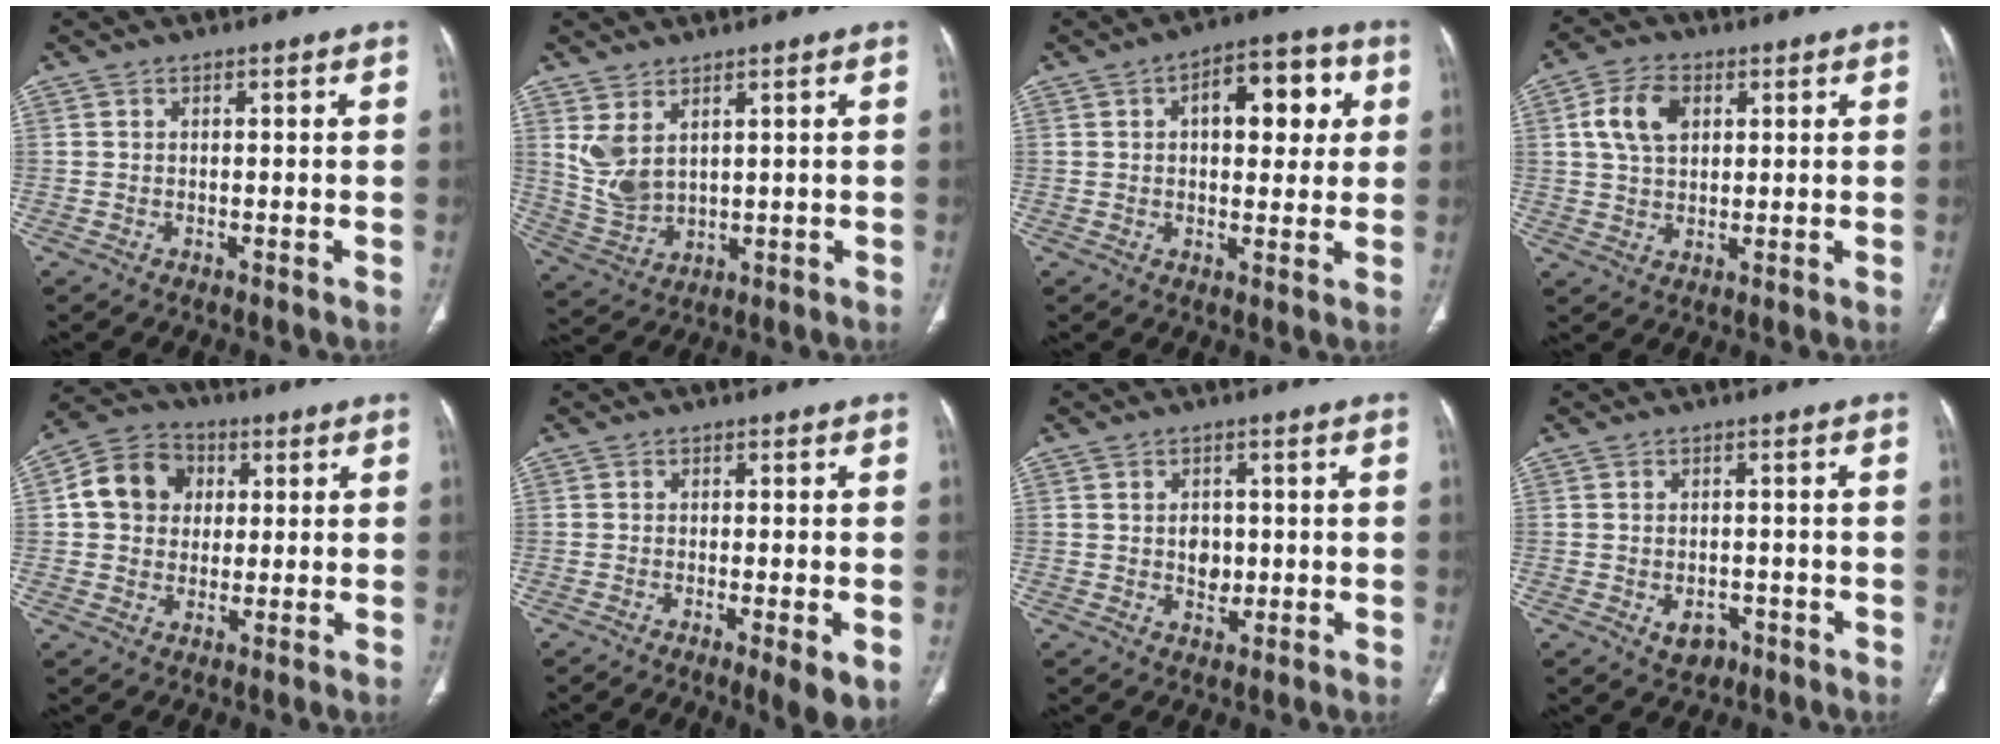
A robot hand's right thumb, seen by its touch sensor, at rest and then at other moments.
{"total": 6.8, "force": [3.0, 3.7, 4.9], "torque": [-0.099, -0.016, 0.079]}
{"total": 12.2, "force": [3.2, 6.5, 9.9], "torque": [-0.095, 0.013, 0.040]}
{"total": 8.3, "force": [2.5, 5.5, 5.6], "torque": [-0.096, 0.003, 0.044]}
{"total": 10.8, "force": [1.9, 9.3, 5.2], "torque": [-0.070, 0.010, 0.022]}
{"total": 5.6, "force": [-1.9, 1.1, 5.1], "torque": [-0.081, -0.015, -0.029]}
{"total": 4.0, "force": [0.1, 3.0, 2.6], "torque": [-0.024, 0.000, 0.005]}
{"total": 3.9, "force": [-1.7, 2.8, 2.2], "torque": [-0.022, 0.008, -0.015]}